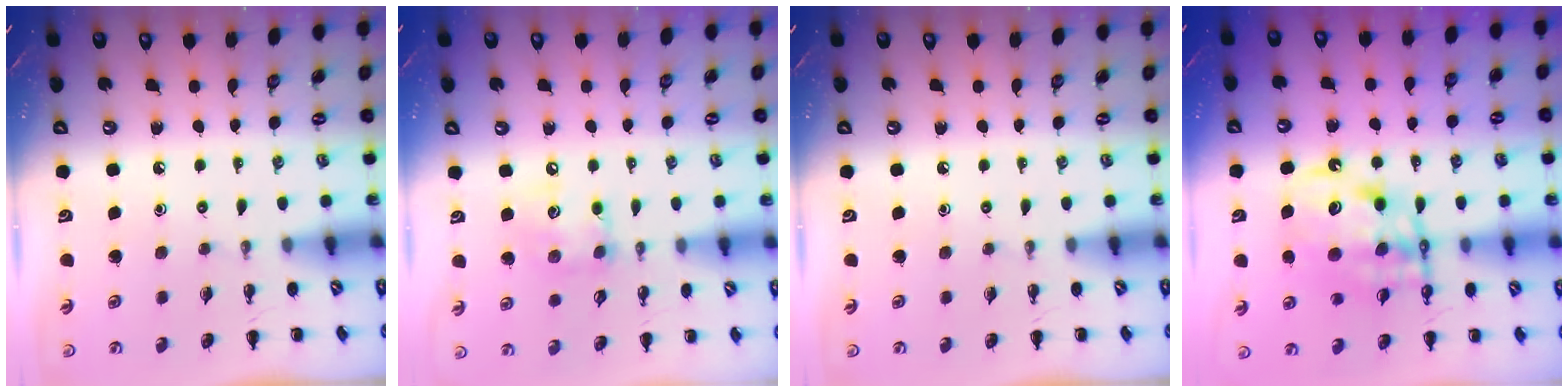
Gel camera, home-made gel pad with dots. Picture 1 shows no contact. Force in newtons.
{"total": 8.6, "press": 8.6, "slide": 0.8}
{"total": 0.0}
{"total": 11.9, "press": 11.6, "slide": 2.9}